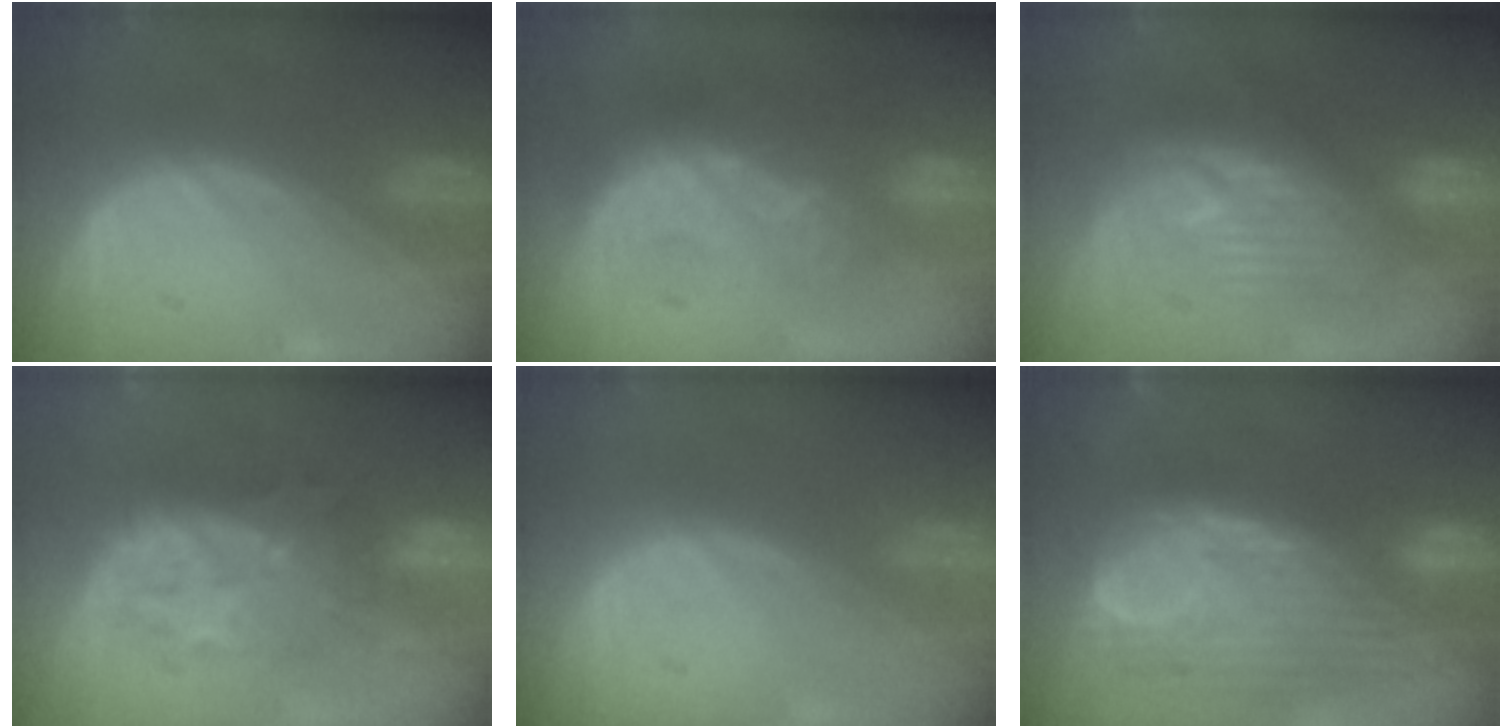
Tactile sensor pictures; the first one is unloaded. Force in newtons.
{"total": 8.7, "press": 8.2, "slide": 2.8}
{"total": 8.2, "press": 8.2, "slide": 0.6}
{"total": 8.0, "press": 8.0, "slide": 0.9}
{"total": 0.0}
{"total": 12.2, "press": 10.4, "slide": 6.3}